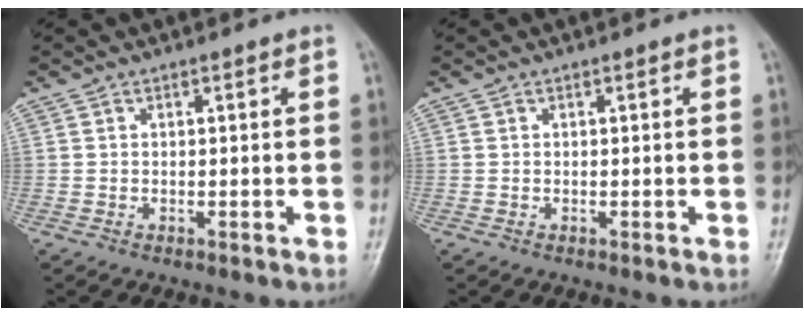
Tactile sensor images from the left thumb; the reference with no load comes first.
{"total": 0.0}